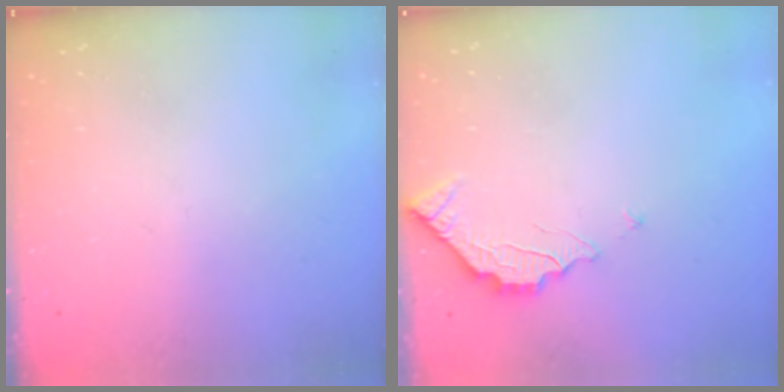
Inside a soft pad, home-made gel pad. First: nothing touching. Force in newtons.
{"total": 2.4, "press": 2.4, "slide": 0.2}